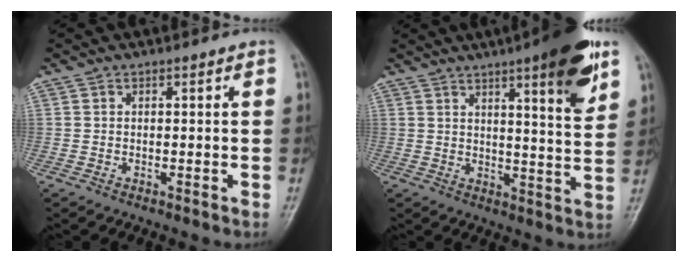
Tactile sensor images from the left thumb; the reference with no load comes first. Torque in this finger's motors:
{"motor_torque": [3.50, 1.51, 1.35, -1.24, 0.26]}